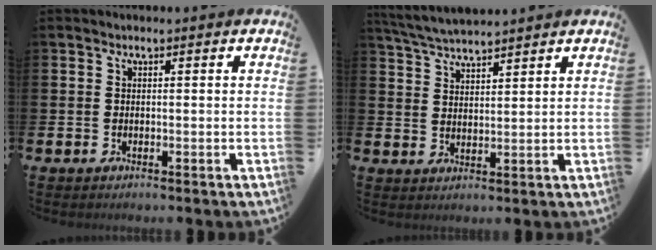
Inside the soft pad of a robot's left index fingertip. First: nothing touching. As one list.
[{"total": 4.5, "force": [4.4, 0.2, 1.0], "torque": [-0.039, -0.018, 0.081]}]